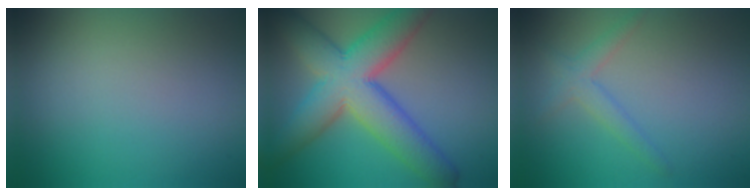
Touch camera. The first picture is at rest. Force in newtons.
{"total": 10.2, "press": 10.2, "slide": 0.7}
{"total": 2.1, "press": 2.1, "slide": 0.1}